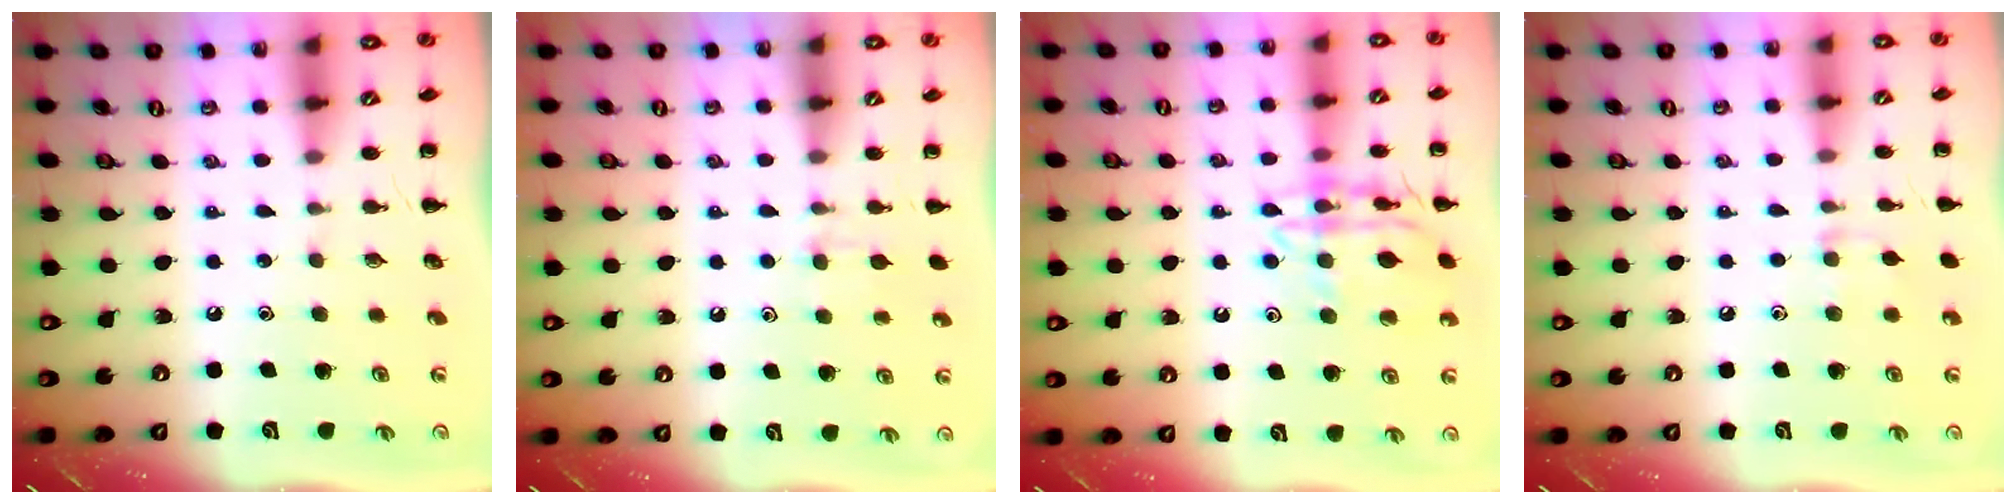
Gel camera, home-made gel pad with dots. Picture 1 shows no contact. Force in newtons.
{"total": 5.9, "press": 5.6, "slide": 1.7}
{"total": 14.2, "press": 14.1, "slide": 1.2}
{"total": 5.9, "press": 5.5, "slide": 2.2}